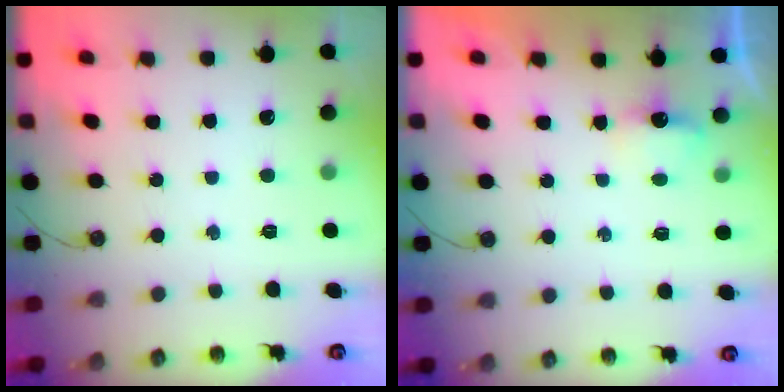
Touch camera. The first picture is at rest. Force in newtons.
{"total": 3.2, "press": 3.1, "slide": 0.6}